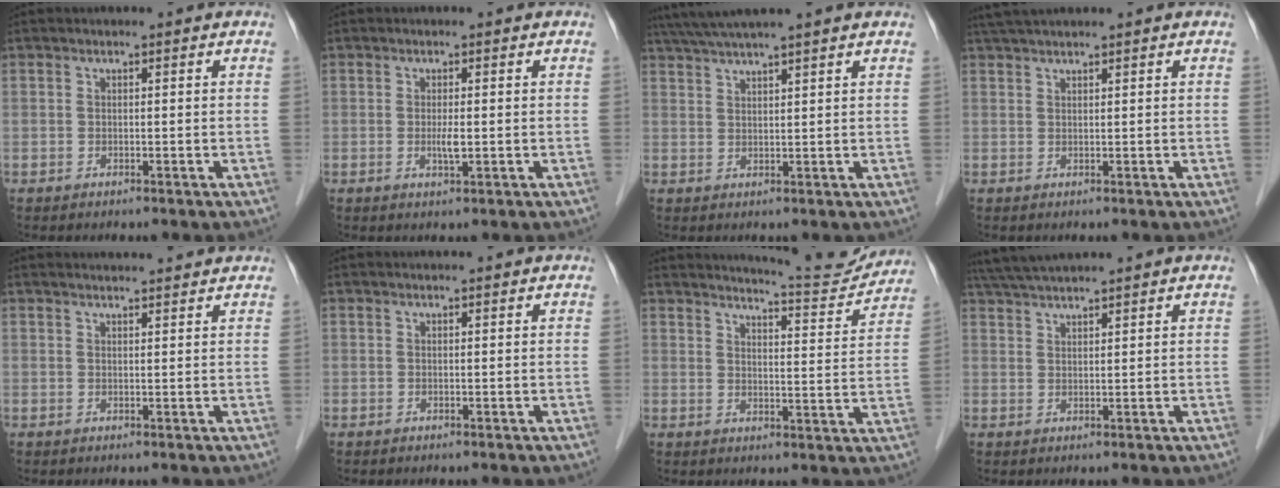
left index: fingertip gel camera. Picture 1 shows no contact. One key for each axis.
{"total": 1.7, "fx": -0.1, "fy": 0.3, "fz": 1.7, "tx": -0.034, "ty": -0.003, "tz": -0.002}
{"total": 8.4, "fx": 7.2, "fy": -0.9, "fz": 4.3, "tx": -0.077, "ty": 0.037, "tz": 0.111}
{"total": 3.7, "fx": 3.3, "fy": -0.3, "fz": 1.7, "tx": -0.027, "ty": 0.030, "tz": 0.062}
{"total": 5.9, "fx": 5.7, "fy": 0.3, "fz": 1.5, "tx": -0.020, "ty": 0.025, "tz": 0.065}
{"total": 1.1, "fx": 1.0, "fy": 0.0, "fz": 0.4, "tx": -0.006, "ty": 0.012, "tz": 0.016}
{"total": 10.5, "fx": 10.4, "fy": 0.0, "fz": 1.5, "tx": -0.025, "ty": -0.018, "tz": 0.131}
{"total": 6.3, "fx": 5.7, "fy": -0.7, "fz": 2.6, "tx": -0.051, "ty": 0.033, "tz": 0.105}